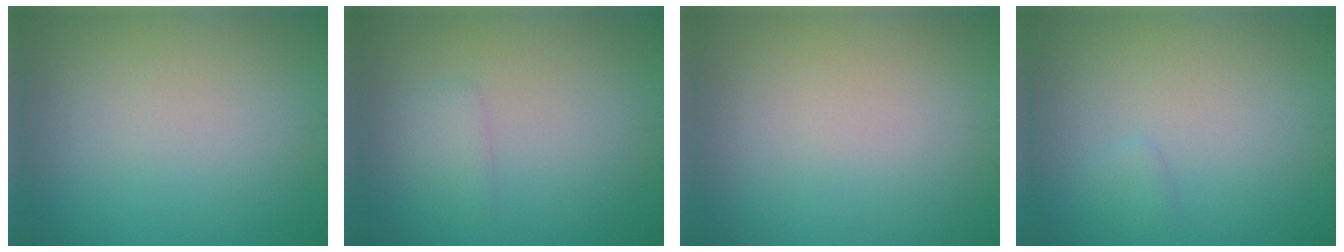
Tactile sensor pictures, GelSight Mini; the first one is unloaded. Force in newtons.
{"total": 1.4, "press": 1.4, "slide": 0.1}
{"total": 0.0}
{"total": 0.8, "press": 0.8, "slide": 0.1}